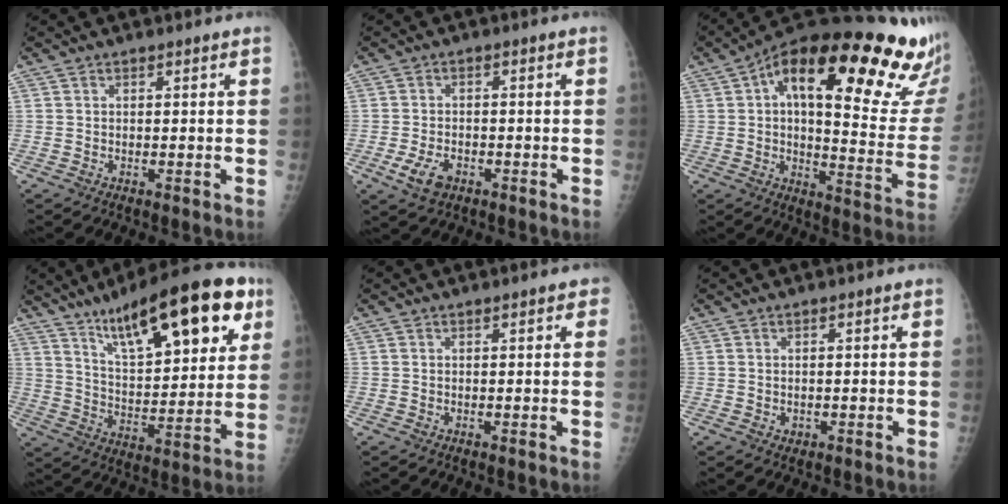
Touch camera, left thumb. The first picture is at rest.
{"total": 4.9, "force": [-2.3, 3.0, 3.1], "torque": [-0.060, 0.006, -0.039]}
{"total": 32.4, "force": [15.9, 9.5, 26.6], "torque": [-0.296, -0.011, 0.224]}
{"total": 24.2, "force": [12.7, 8.4, 18.8], "torque": [-0.249, -0.032, 0.204]}
{"total": 1.5, "force": [0.6, 0.7, 1.2], "torque": [-0.008, 0.002, 0.005]}
{"total": 1.0, "force": [-0.1, 0.9, 0.4], "torque": [-0.003, 0.001, 0.001]}